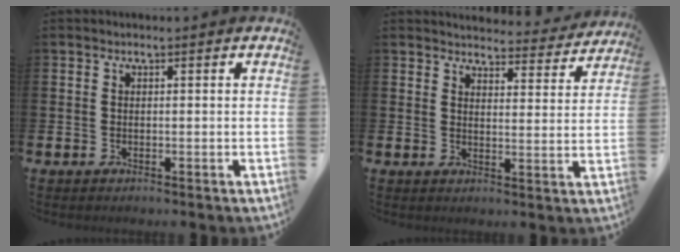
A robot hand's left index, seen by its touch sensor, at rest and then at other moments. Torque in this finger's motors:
{"motor_torque": [1.02, -1.12, 0.30, 0.01]}